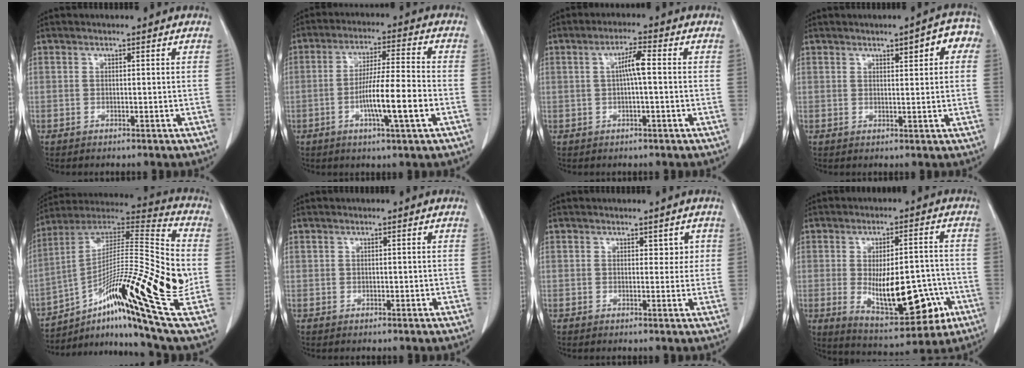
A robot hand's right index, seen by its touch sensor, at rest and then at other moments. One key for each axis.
{"total": 10.0, "fx": -3.0, "fy": 0.1, "fz": 9.6, "tx": -0.170, "ty": -0.003, "tz": -0.056}
{"total": 3.8, "fx": 0.3, "fy": 0.2, "fz": 3.8, "tx": -0.067, "ty": 0.009, "tz": 0.002}
{"total": 5.4, "fx": 2.3, "fy": 1.6, "fz": 4.6, "tx": -0.048, "ty": 0.015, "tz": 0.022}
{"total": 27.8, "fx": -6.4, "fy": 2.3, "fz": 26.9, "tx": -0.436, "ty": -0.012, "tz": -0.113}
{"total": 0.6, "fx": 0.2, "fy": 0.5, "fz": 0.3, "tx": -0.003, "ty": 0.001, "tz": 0.003}
{"total": 2.3, "fx": 1.1, "fy": 1.5, "fz": 1.3, "tx": -0.004, "ty": -0.002, "tz": 0.013}
{"total": 14.7, "fx": -3.4, "fy": 5.8, "fz": 13.1, "tx": -0.197, "ty": 0.000, "tz": -0.034}